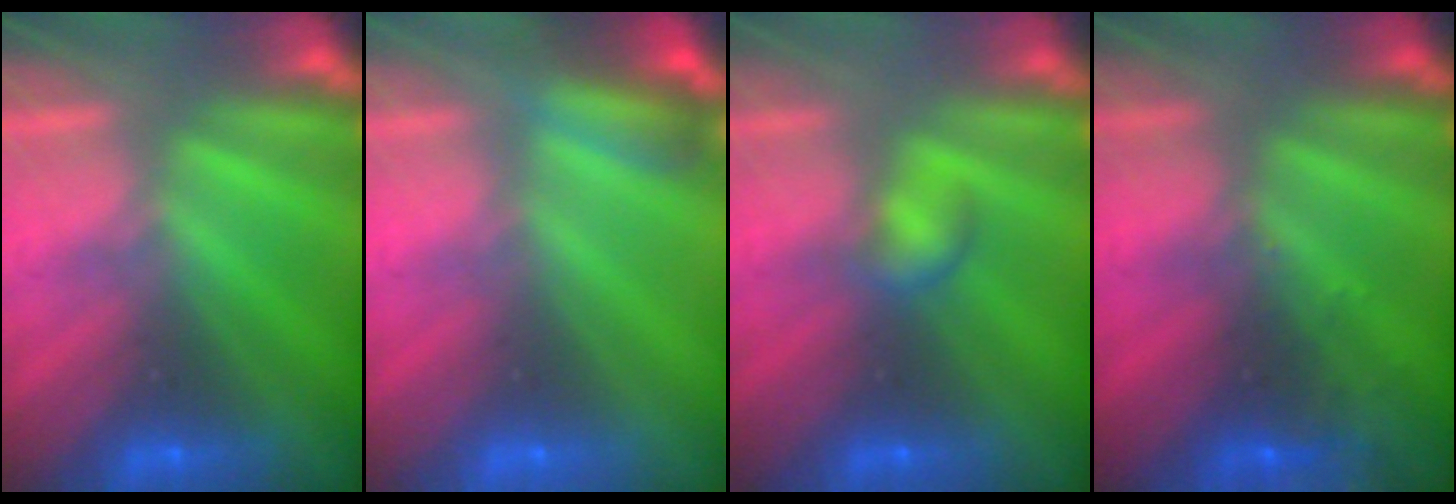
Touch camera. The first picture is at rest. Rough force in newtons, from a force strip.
{"total": 2.9}
{"total": 2.2}
{"total": 7.9}